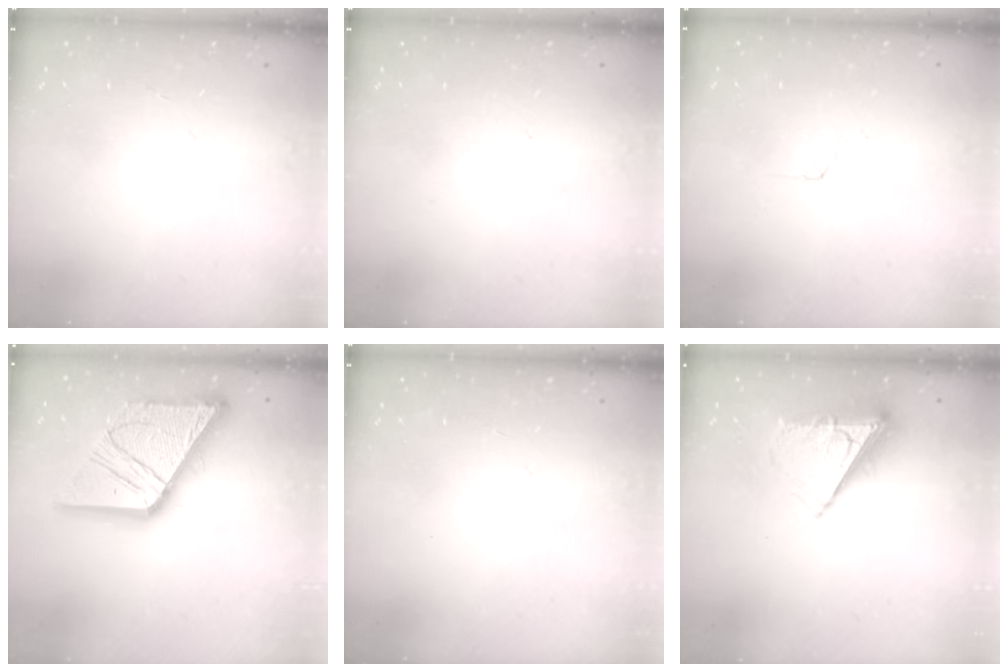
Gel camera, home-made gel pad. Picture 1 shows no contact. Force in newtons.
{"total": 0.0}
{"total": 1.5, "press": 1.4, "slide": 0.2}
{"total": 26.1, "press": 25.9, "slide": 3.2}
{"total": 0.0}
{"total": 8.0, "press": 8.0, "slide": 0.5}